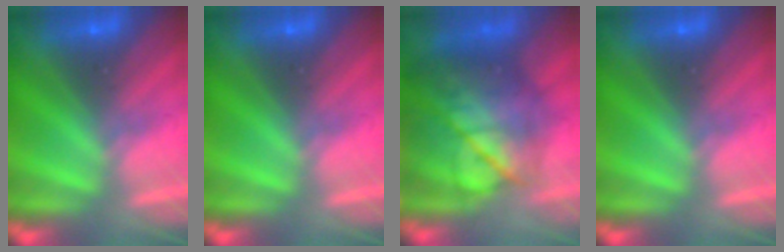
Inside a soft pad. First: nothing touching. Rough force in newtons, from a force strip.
{"total": 0.0}
{"total": 7.6}
{"total": 0.0}